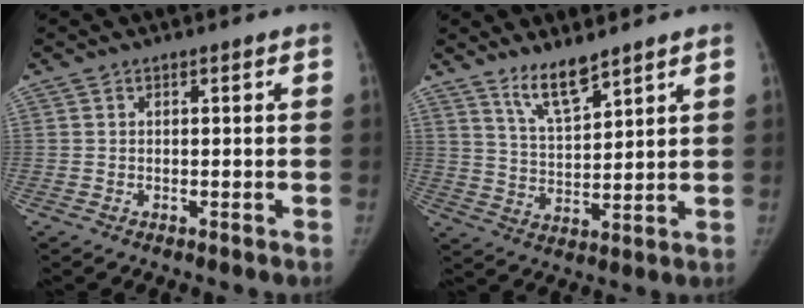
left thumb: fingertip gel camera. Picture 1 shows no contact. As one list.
[{"total": 7.1, "force": [5.7, 1.4, 4.1], "torque": [-0.068, -0.047, 0.114]}]